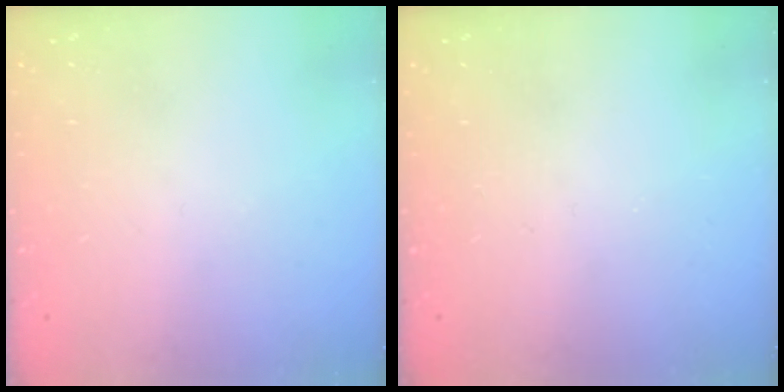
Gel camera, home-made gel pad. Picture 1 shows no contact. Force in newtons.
{"total": 0.0}